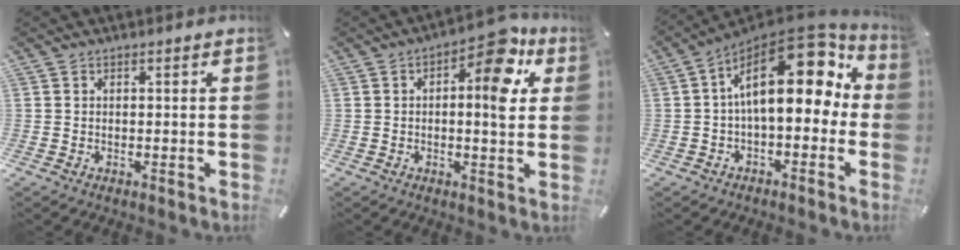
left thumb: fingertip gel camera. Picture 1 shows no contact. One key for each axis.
{"total": 11.0, "fx": 4.0, "fy": 4.6, "fz": 9.1, "tx": -0.097, "ty": -0.034, "tz": 0.055}
{"total": 19.8, "fx": 6.0, "fy": 10.2, "fz": 15.8, "tx": -0.247, "ty": -0.046, "tz": 0.102}